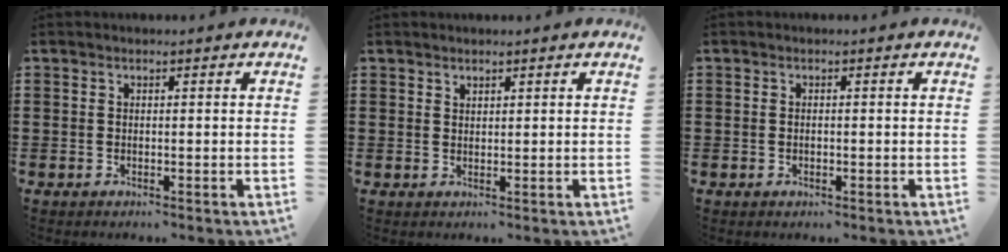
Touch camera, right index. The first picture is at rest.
{"total": 1.2, "force": [1.1, 0.4, 0.0], "torque": [-0.001, 0.001, 0.022]}
{"total": 0.5, "force": [-0.1, 0.3, 0.4], "torque": [-0.010, 0.000, -0.002]}